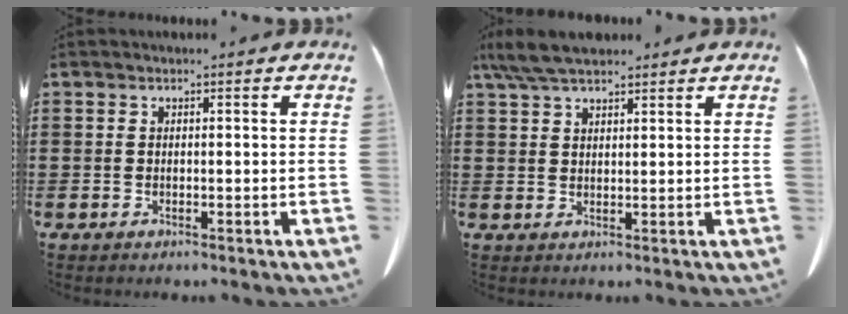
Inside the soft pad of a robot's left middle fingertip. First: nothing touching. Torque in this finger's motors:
{"motor_torque": [0.58, -0.37, 0.15, 0.07]}